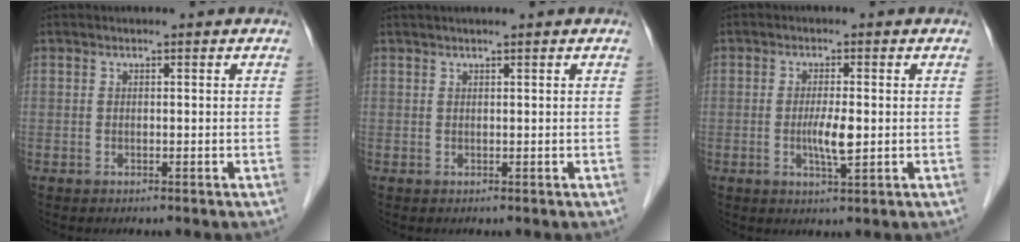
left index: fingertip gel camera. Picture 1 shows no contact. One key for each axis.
{"total": 2.2, "fx": 1.7, "fy": -0.3, "fz": 1.4, "tx": -0.024, "ty": 0.021, "tz": 0.034}
{"total": 3.9, "fx": -0.3, "fy": 0.5, "fz": 3.9, "tx": -0.072, "ty": -0.006, "tz": -0.004}